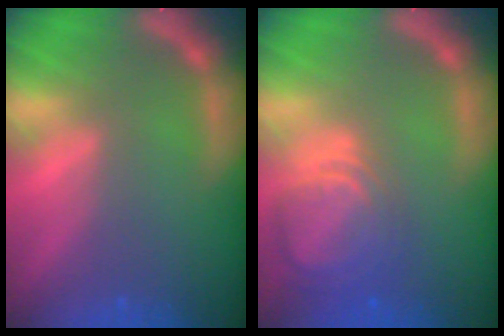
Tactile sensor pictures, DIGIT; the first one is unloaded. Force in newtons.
{"total": 6.5}